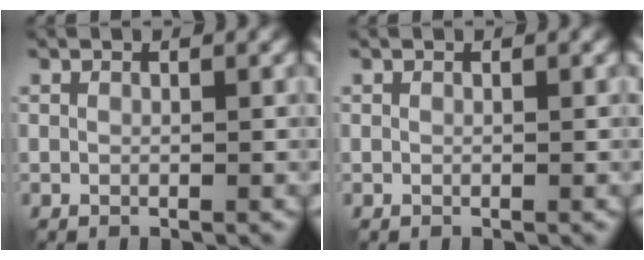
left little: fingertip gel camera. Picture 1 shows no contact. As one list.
[{"total": 0.0}]